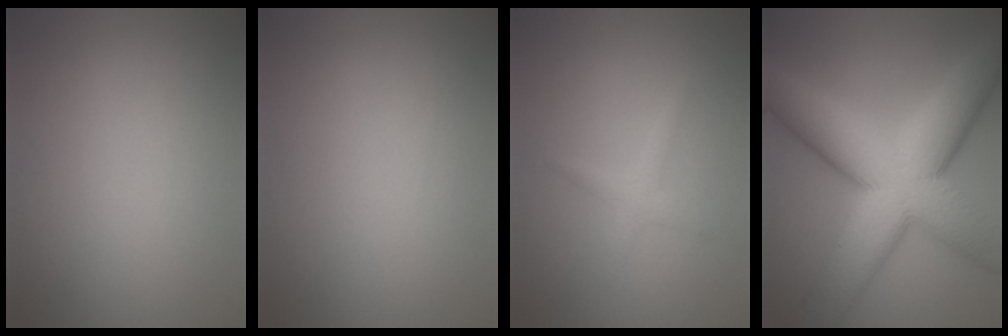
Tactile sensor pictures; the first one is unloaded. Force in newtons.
{"total": 0.0}
{"total": 1.3, "press": 1.3, "slide": 0.0}
{"total": 15.0, "press": 15.0, "slide": 0.7}